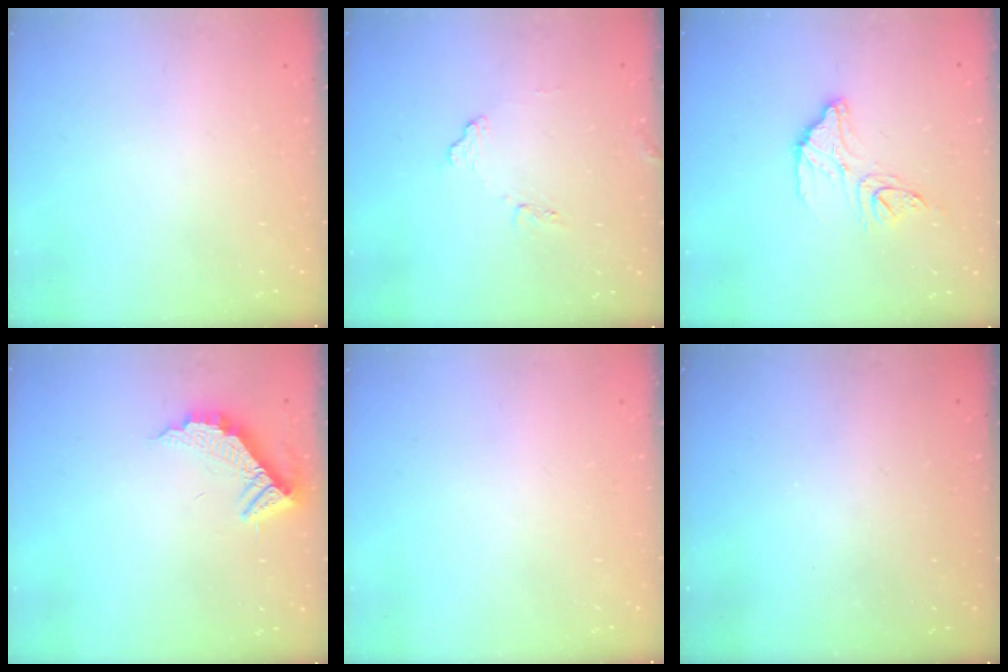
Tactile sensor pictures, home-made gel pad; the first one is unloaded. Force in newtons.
{"total": 7.9, "press": 7.9, "slide": 0.4}
{"total": 13.5, "press": 13.5, "slide": 1.1}
{"total": 11.2, "press": 11.2, "slide": 0.7}
{"total": 0.0}
{"total": 3.2, "press": 3.2, "slide": 0.1}